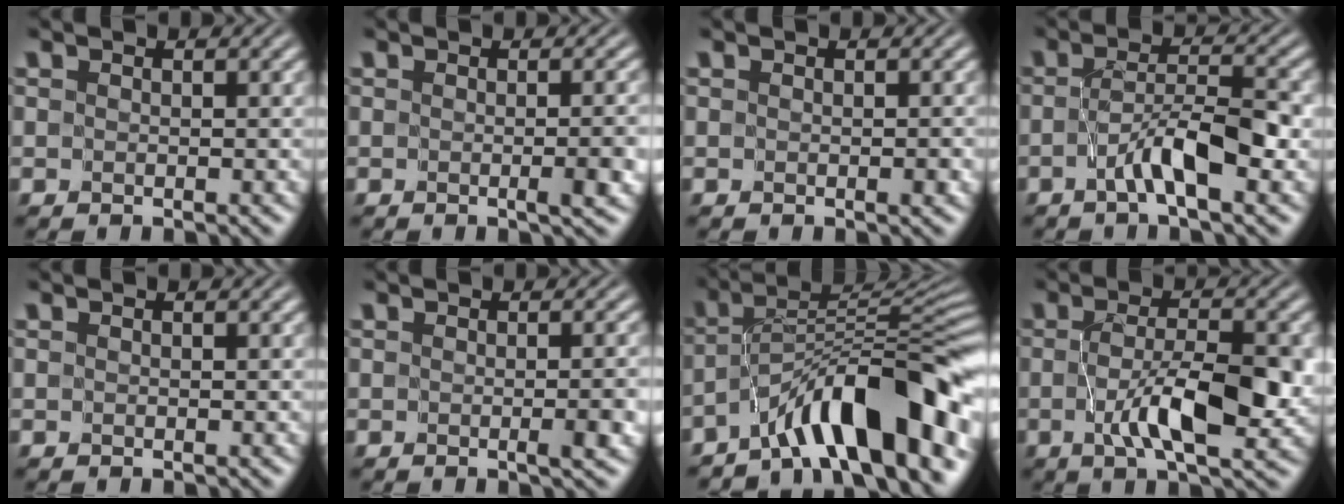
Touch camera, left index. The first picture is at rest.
{"total": 2.3, "force": [-0.5, 0.2, 2.2], "torque": [-0.029, -0.007, -0.005]}
{"total": 0.5, "force": [-0.2, 0.1, 0.4], "torque": [-0.007, -0.003, -0.001]}
{"total": 4.2, "force": [-1.8, 0.7, 3.7], "torque": [-0.067, 0.006, -0.034]}
{"total": 0.0}
{"total": 1.9, "force": [-0.5, 0.0, 1.8], "torque": [-0.026, -0.008, -0.005]}
{"total": 11.2, "force": [-7.1, 2.5, 8.3], "torque": [-0.104, 0.017, -0.126]}
{"total": 6.7, "force": [-1.5, 2.0, 6.2], "torque": [-0.114, -0.008, -0.022]}